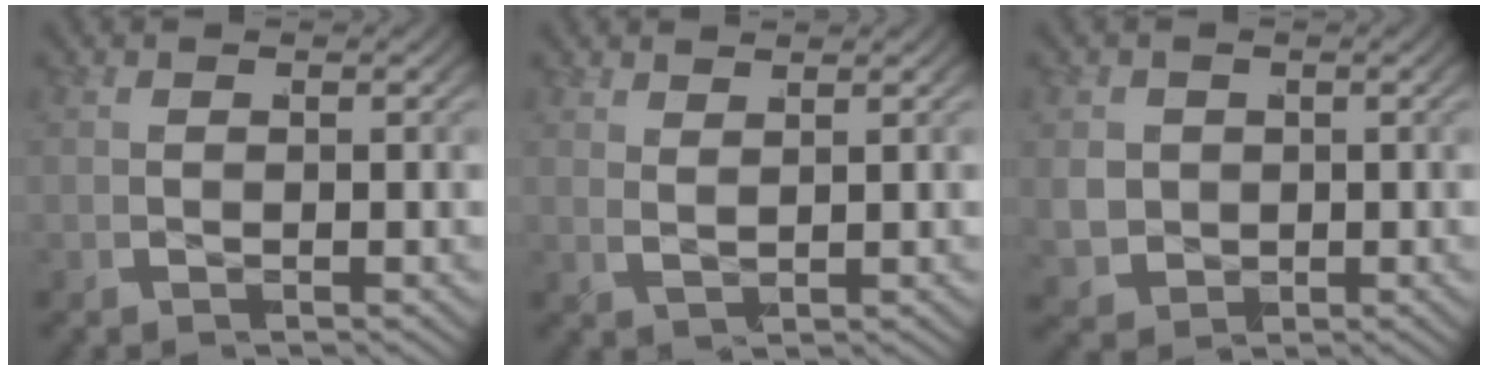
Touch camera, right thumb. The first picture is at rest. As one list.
[{"total": 1.8, "force": [1.6, 0.3, 0.6], "torque": [-0.002, 0.003, 0.032]}, {"total": 4.1, "force": [-0.2, 3.7, 1.7], "torque": [-0.057, -0.031, 0.012]}]